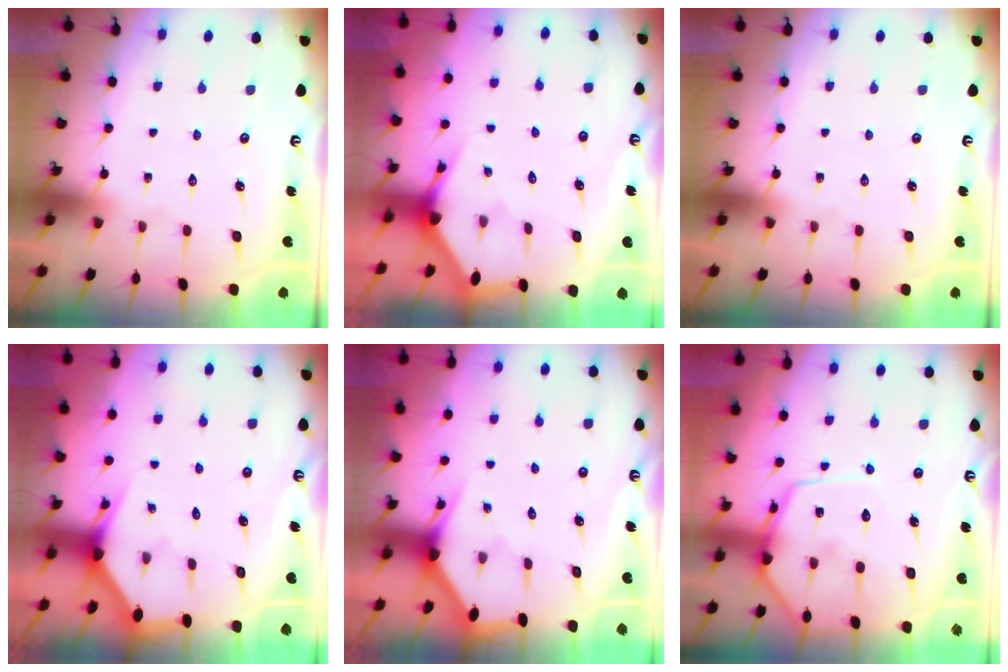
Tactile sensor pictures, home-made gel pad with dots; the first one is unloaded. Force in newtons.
{"total": 2.9, "press": 2.9, "slide": 0.2}
{"total": 0.0}
{"total": 2.8, "press": 2.8, "slide": 0.1}
{"total": 3.1, "press": 3.1, "slide": 0.2}
{"total": 11.8, "press": 11.7, "slide": 1.2}